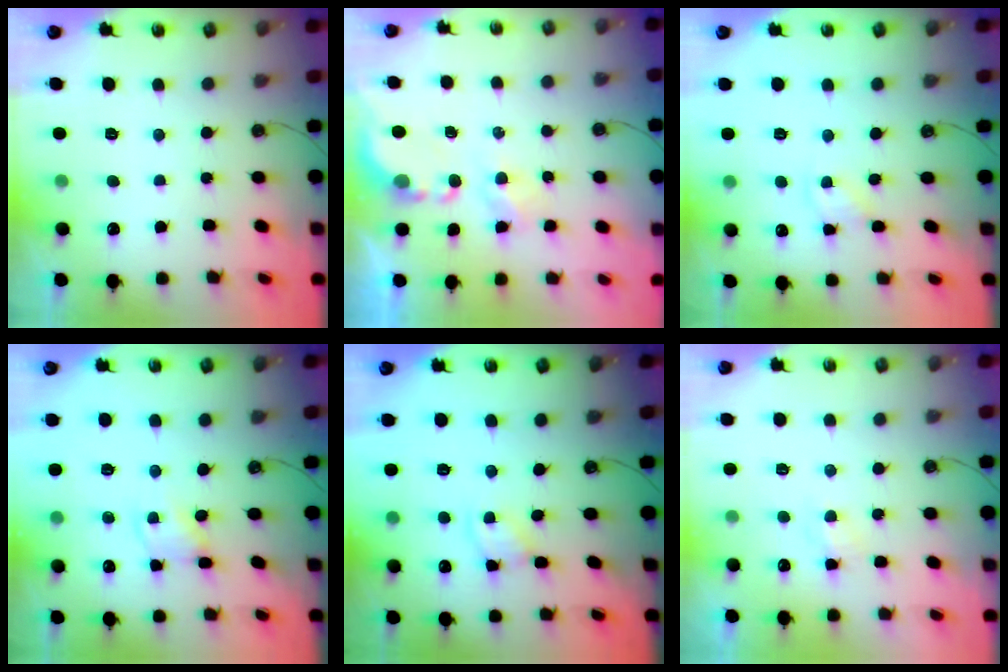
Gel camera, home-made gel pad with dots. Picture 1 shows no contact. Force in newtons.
{"total": 4.0, "press": 4.0, "slide": 0.3}
{"total": 3.0, "press": 3.0, "slide": 0.4}
{"total": 2.1, "press": 2.1, "slide": 0.3}
{"total": 2.2, "press": 2.2, "slide": 0.3}
{"total": 3.0, "press": 2.9, "slide": 0.5}